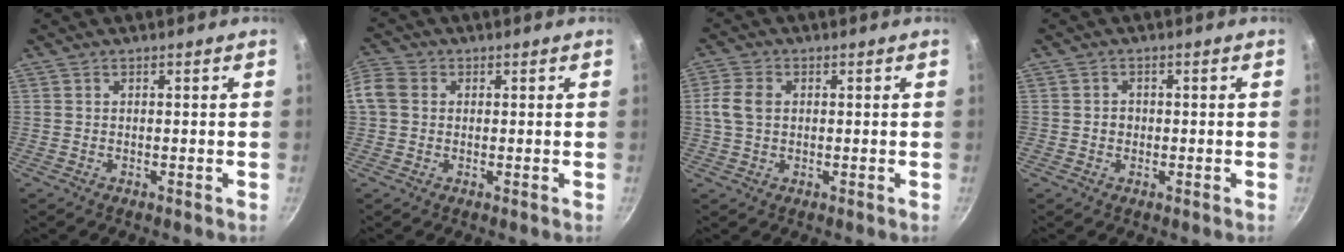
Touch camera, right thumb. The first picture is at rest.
{"total": 7.3, "force": [0.8, 6.1, 3.9], "torque": [-0.086, 0.016, 0.000]}
{"total": 5.3, "force": [0.6, 3.8, 3.6], "torque": [-0.069, 0.009, 0.009]}
{"total": 1.7, "force": [-0.3, 1.6, 0.6], "torque": [-0.001, 0.004, -0.006]}